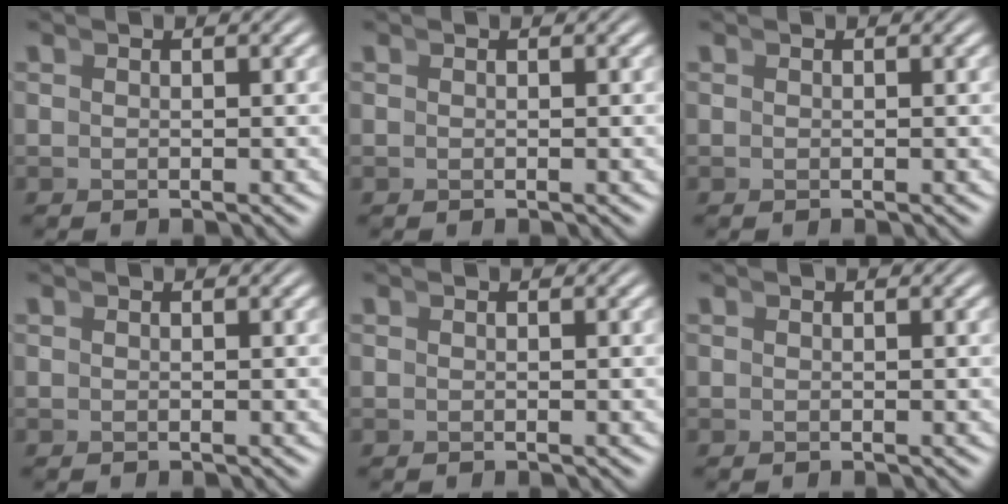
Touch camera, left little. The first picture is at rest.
{"total": 0.0}
{"total": 0.0}
{"total": 0.0}
{"total": 0.0}
{"total": 0.0}